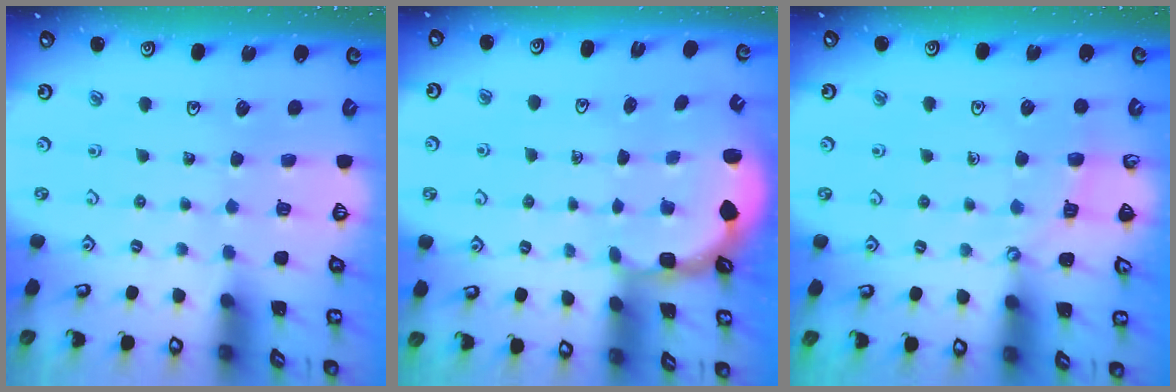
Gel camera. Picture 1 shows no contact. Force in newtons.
{"total": 2.7, "press": 2.0, "slide": 1.7}
{"total": 3.7, "press": 3.6, "slide": 0.5}